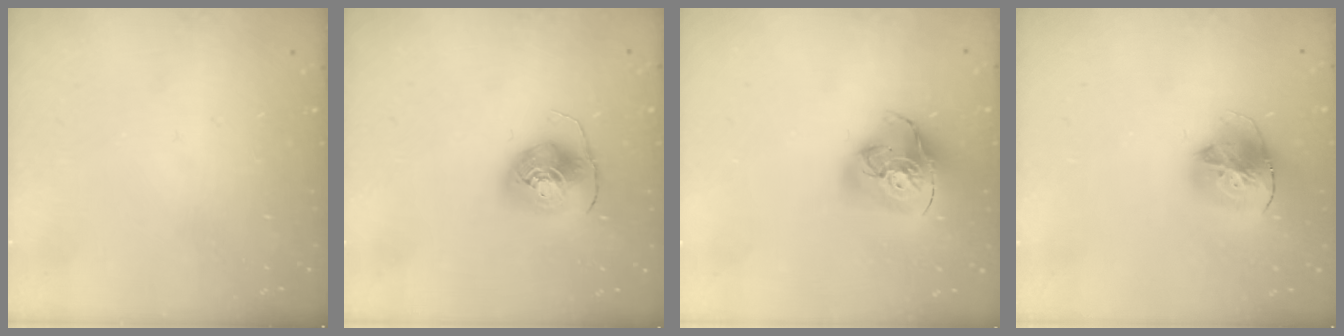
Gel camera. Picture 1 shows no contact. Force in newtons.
{"total": 8.1, "press": 8.1, "slide": 0.6}
{"total": 18.6, "press": 18.5, "slide": 2.0}
{"total": 17.3, "press": 17.2, "slide": 1.8}